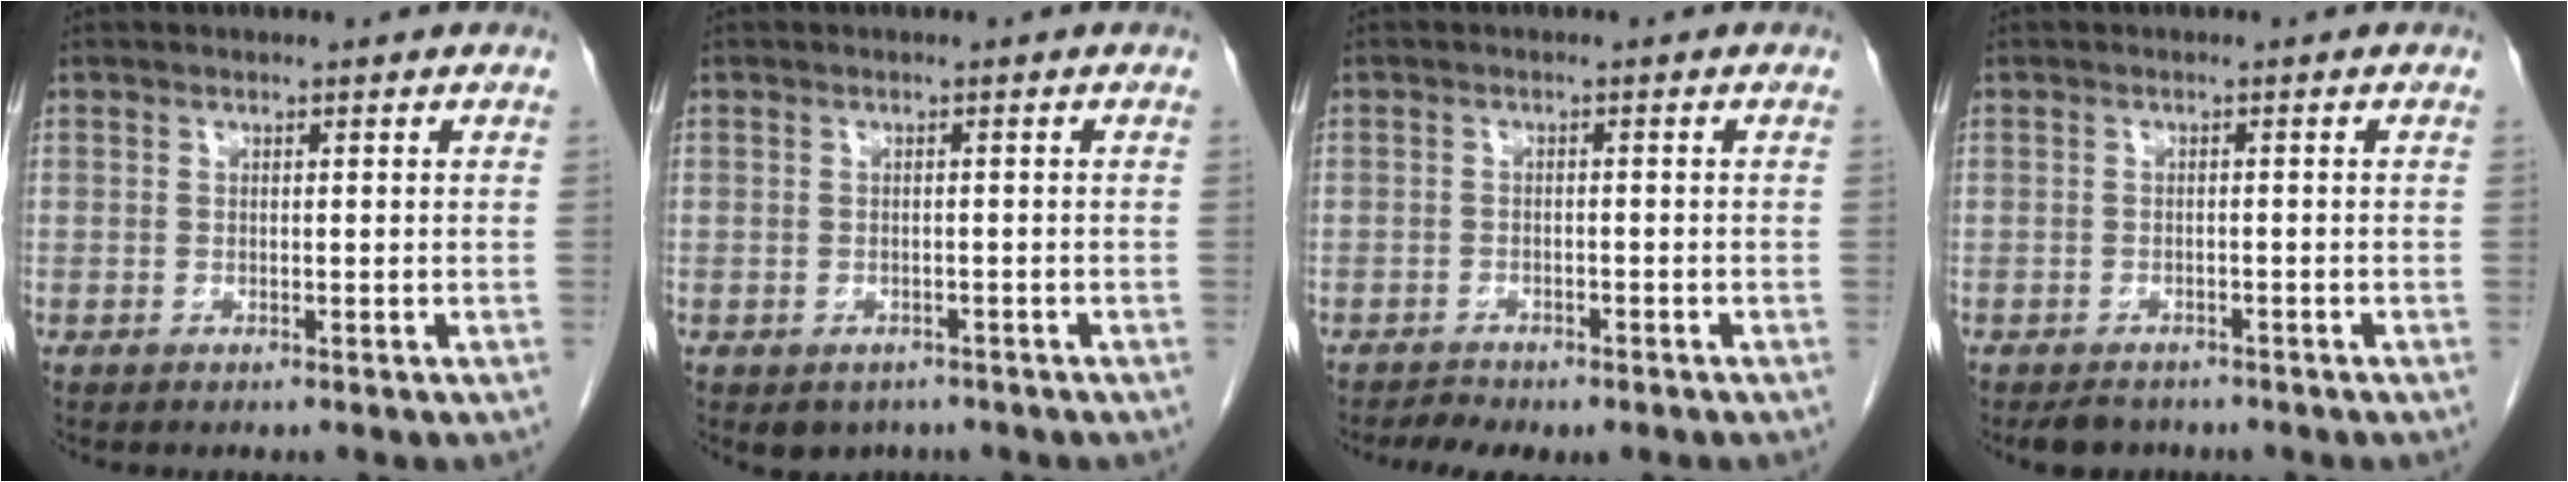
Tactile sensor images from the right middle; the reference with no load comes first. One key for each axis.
{"total": 3.3, "fx": -2.5, "fy": 2.2, "fz": 0.7, "tx": -0.005, "ty": 0.003, "tz": -0.028}
{"total": 3.2, "fx": -2.7, "fy": 1.2, "fz": 1.3, "tx": -0.022, "ty": -0.004, "tz": -0.038}
{"total": 3.2, "fx": -2.8, "fy": 1.5, "fz": 0.6, "tx": -0.014, "ty": -0.002, "tz": -0.040}